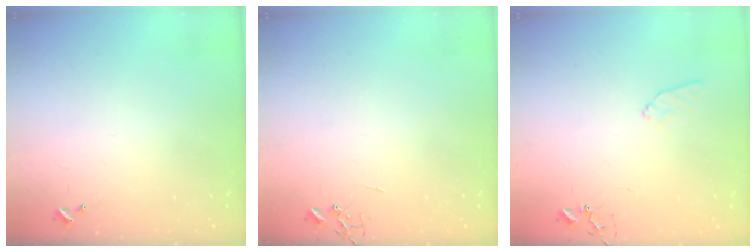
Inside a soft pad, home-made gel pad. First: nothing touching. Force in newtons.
{"total": 0.0}
{"total": 7.7, "press": 7.6, "slide": 0.9}